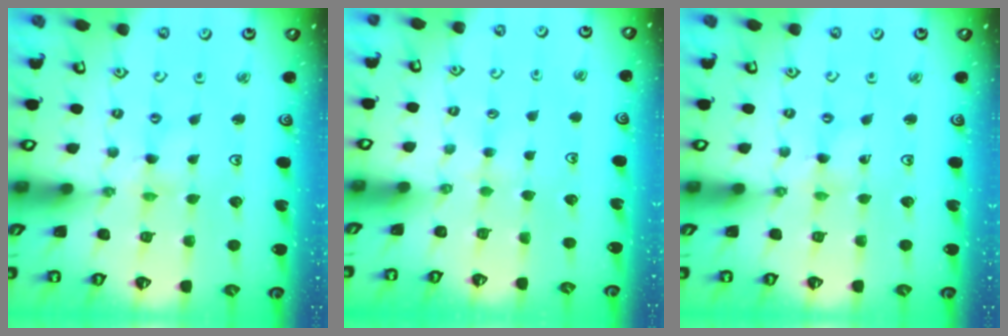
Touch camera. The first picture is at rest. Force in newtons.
{"total": 2.8, "press": 2.8, "slide": 0.3}
{"total": 0.0}